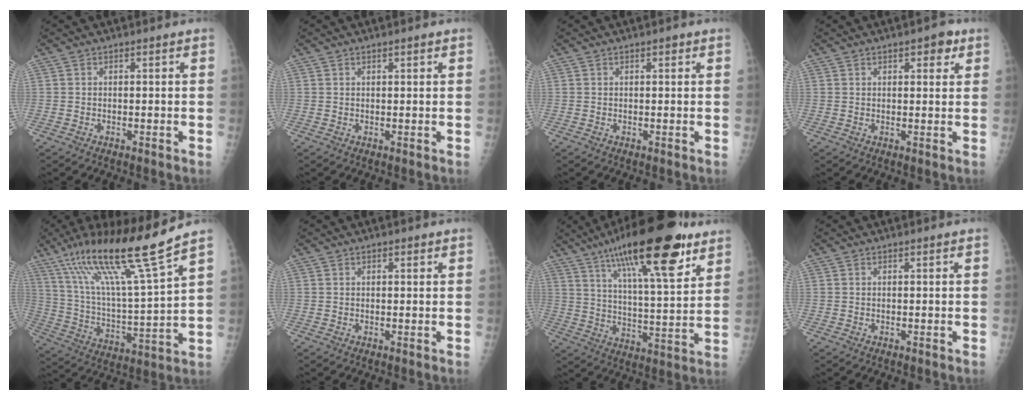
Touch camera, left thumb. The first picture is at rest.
{"total": 1.0, "force": [0.7, 0.3, 0.6], "torque": [-0.009, -0.002, 0.011]}
{"total": 0.8, "force": [0.5, 0.3, 0.5], "torque": [-0.006, 0.000, 0.005]}
{"total": 3.7, "force": [2.0, 1.7, 2.6], "torque": [-0.018, -0.005, 0.022]}
{"total": 20.5, "force": [13.7, 0.6, 15.1], "torque": [-0.253, -0.057, 0.249]}
{"total": 0.9, "force": [0.5, 0.5, 0.6], "torque": [-0.004, -0.001, 0.005]}
{"total": 24.1, "force": [14.3, 6.3, 18.4], "torque": [-0.280, -0.037, 0.227]}
{"total": 0.0}